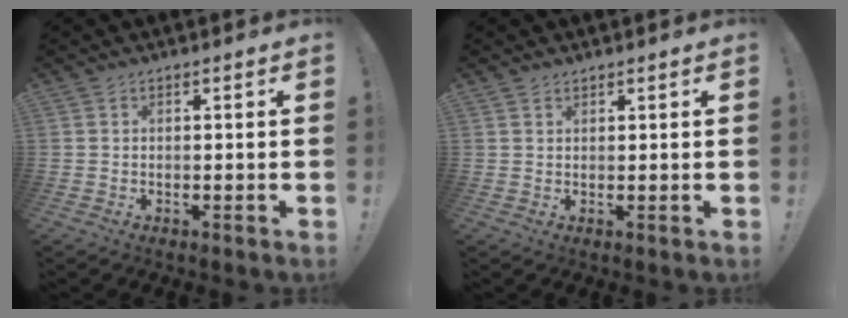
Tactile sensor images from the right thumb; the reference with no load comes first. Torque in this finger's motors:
{"motor_torque": [-0.04, -0.17, -0.17, 0.08, 0.05]}